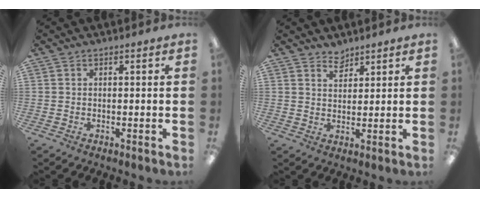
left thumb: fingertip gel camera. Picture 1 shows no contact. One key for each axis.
{"total": 3.3, "fx": 3.0, "fy": 1.4, "fz": 0.5, "tx": 0.000, "ty": -0.020, "tz": 0.054}